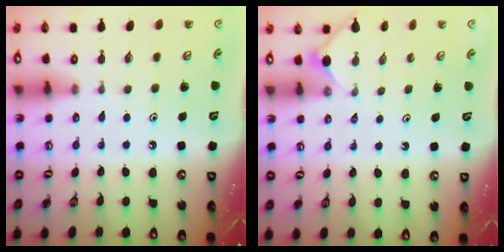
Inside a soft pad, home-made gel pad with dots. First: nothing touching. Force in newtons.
{"total": 2.9, "press": 2.8, "slide": 0.5}